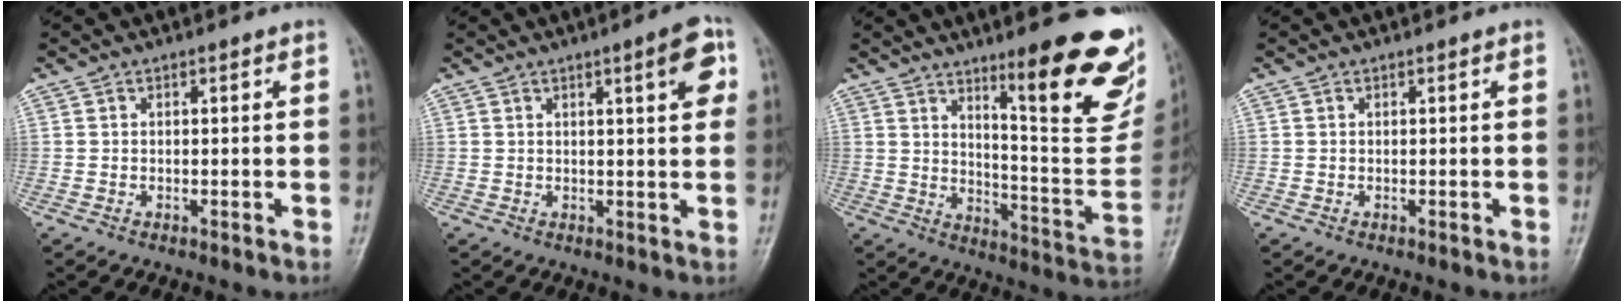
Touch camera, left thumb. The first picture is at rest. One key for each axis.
{"total": 5.8, "fx": 2.3, "fy": 1.3, "fz": 5.1, "tx": -0.057, "ty": -0.004, "tz": 0.025}
{"total": 23.1, "fx": 13.5, "fy": 5.0, "fz": 18.1, "tx": -0.194, "ty": -0.085, "tz": 0.196}
{"total": 0.0}